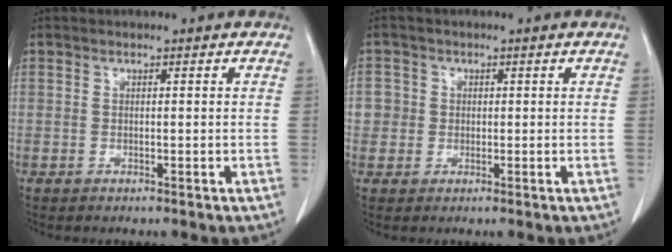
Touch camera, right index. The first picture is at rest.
{"total": 2.8, "force": [0.2, 2.8, 0.1], "torque": [0.013, 0.007, 0.003]}